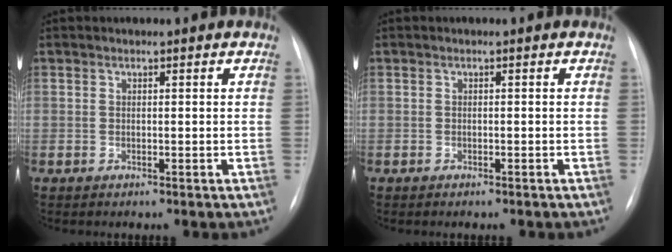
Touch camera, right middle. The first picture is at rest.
{"total": 0.7, "force": [-0.6, 0.2, 0.3], "torque": [-0.011, -0.002, -0.008]}